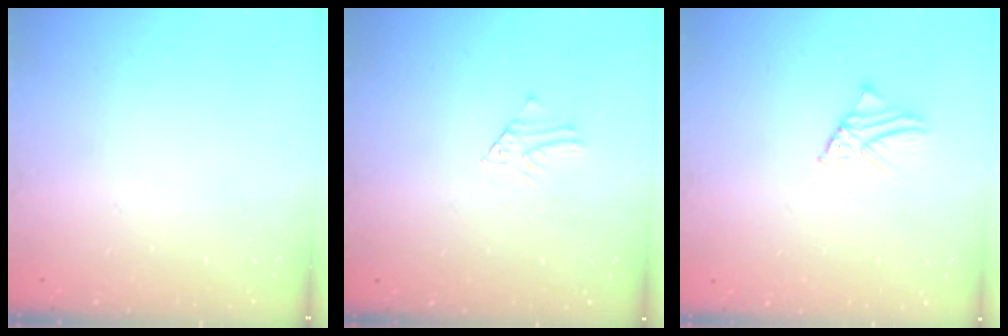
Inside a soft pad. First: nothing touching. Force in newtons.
{"total": 1.7, "press": 1.7, "slide": 0.2}
{"total": 2.1, "press": 2.0, "slide": 0.3}